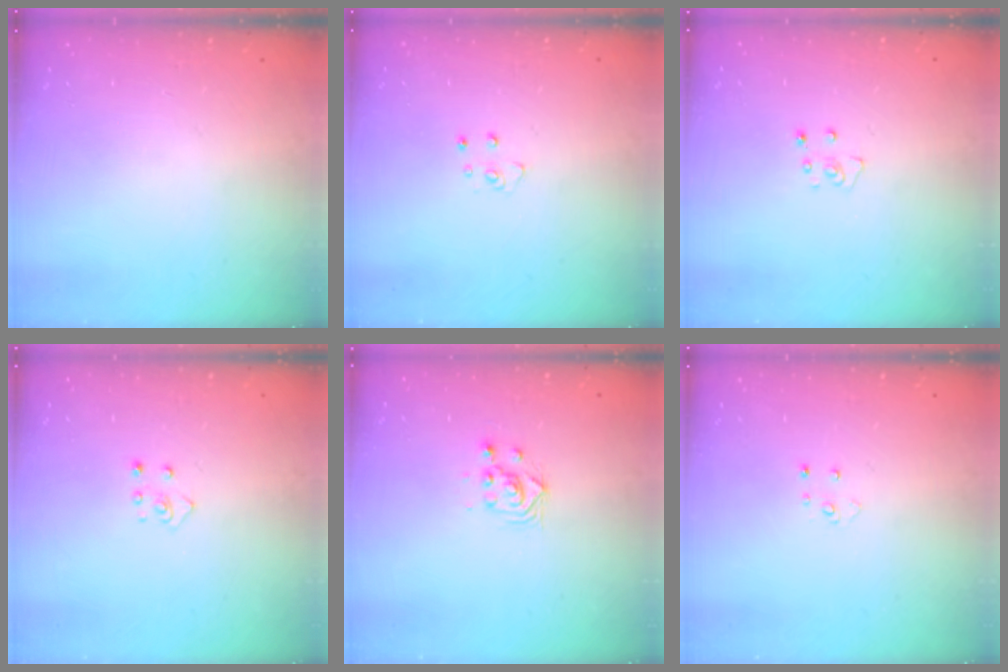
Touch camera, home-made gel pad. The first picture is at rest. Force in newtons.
{"total": 3.8, "press": 3.8, "slide": 0.3}
{"total": 2.8, "press": 2.8, "slide": 0.2}
{"total": 2.8, "press": 2.8, "slide": 0.3}
{"total": 3.0, "press": 3.0, "slide": 0.1}
{"total": 3.2, "press": 3.2, "slide": 0.3}